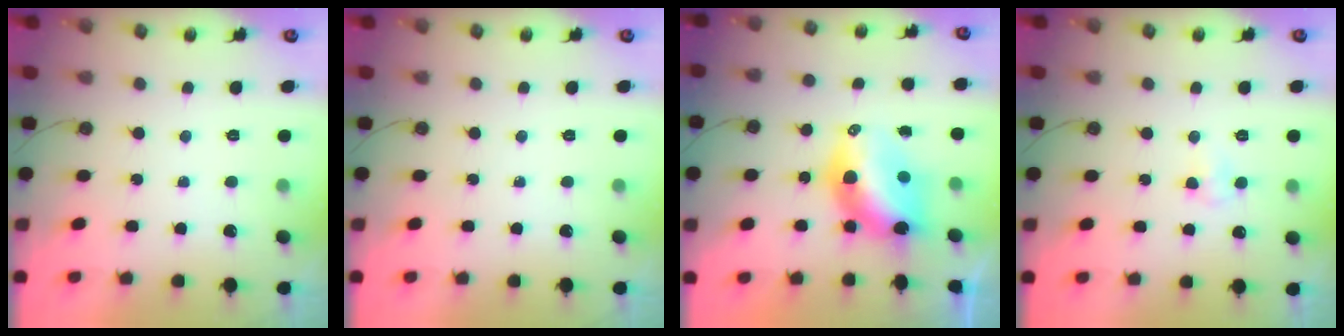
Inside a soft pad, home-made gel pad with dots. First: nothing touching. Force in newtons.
{"total": 0.0}
{"total": 10.5, "press": 10.3, "slide": 1.9}
{"total": 4.3, "press": 4.2, "slide": 0.7}